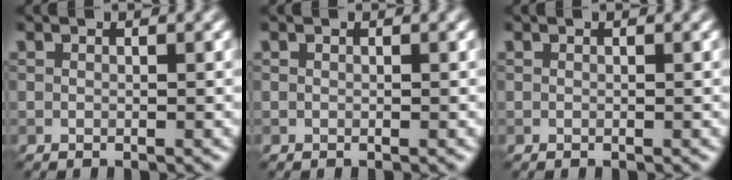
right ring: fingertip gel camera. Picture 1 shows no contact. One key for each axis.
{"total": 0.0}
{"total": 0.0}